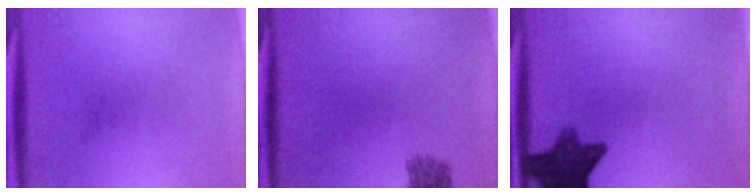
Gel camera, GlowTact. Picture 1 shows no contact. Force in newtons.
{"total": 2.5}
{"total": 10.6}